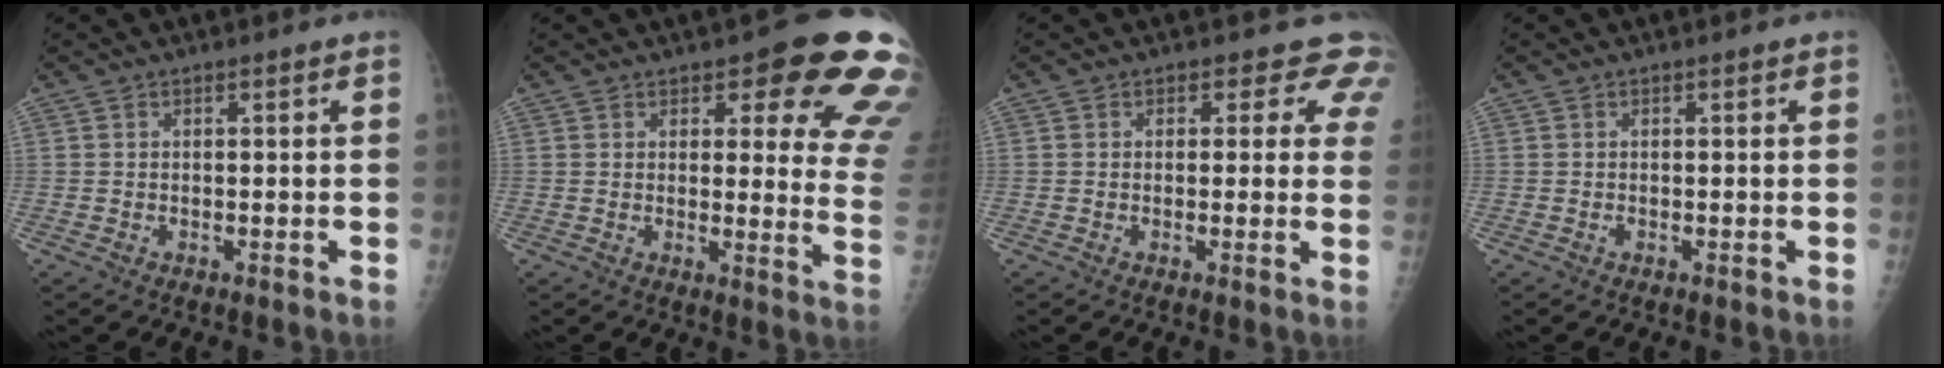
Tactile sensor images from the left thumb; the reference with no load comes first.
{"total": 16.1, "force": [9.9, 5.6, 11.5], "torque": [-0.081, -0.057, 0.098]}
{"total": 6.1, "force": [4.7, 3.7, 1.3], "torque": [0.029, -0.017, 0.027]}
{"total": 0.0}